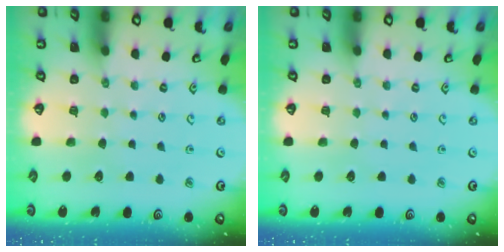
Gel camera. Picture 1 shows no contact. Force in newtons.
{"total": 0.0}